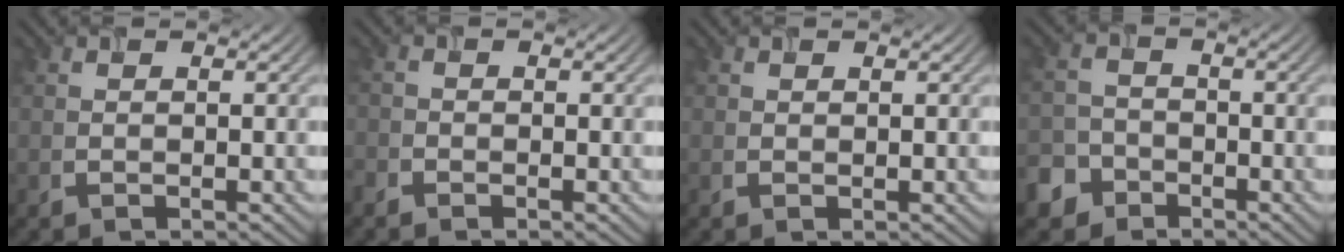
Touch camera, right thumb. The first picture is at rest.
{"total": 1.4, "force": [-1.1, 0.7, 0.2], "torque": [-0.006, -0.004, -0.030]}
{"total": 0.5, "force": [0.5, 0.2, 0.2], "torque": [-0.005, 0.000, 0.010]}
{"total": 4.6, "force": [-3.1, 3.3, 1.1], "torque": [-0.026, -0.002, -0.069]}